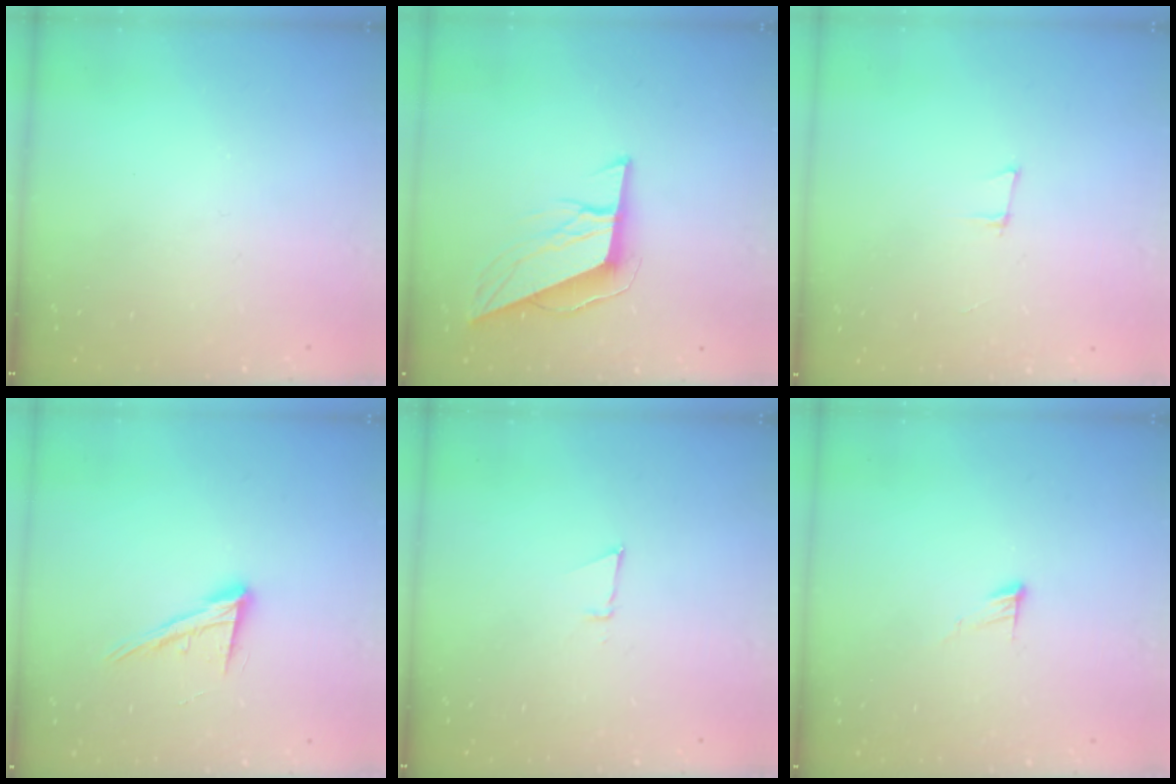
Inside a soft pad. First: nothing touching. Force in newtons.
{"total": 9.9, "press": 9.5, "slide": 2.7}
{"total": 5.8, "press": 5.1, "slide": 2.8}
{"total": 13.2, "press": 12.7, "slide": 3.4}
{"total": 3.8, "press": 3.7, "slide": 0.6}
{"total": 5.2, "press": 5.2, "slide": 0.5}